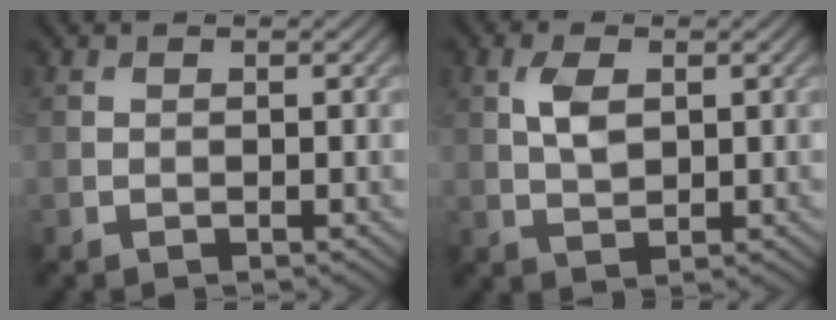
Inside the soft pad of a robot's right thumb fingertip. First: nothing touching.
{"total": 3.7, "force": [1.0, 2.0, 2.9], "torque": [-0.067, 0.000, 0.021]}